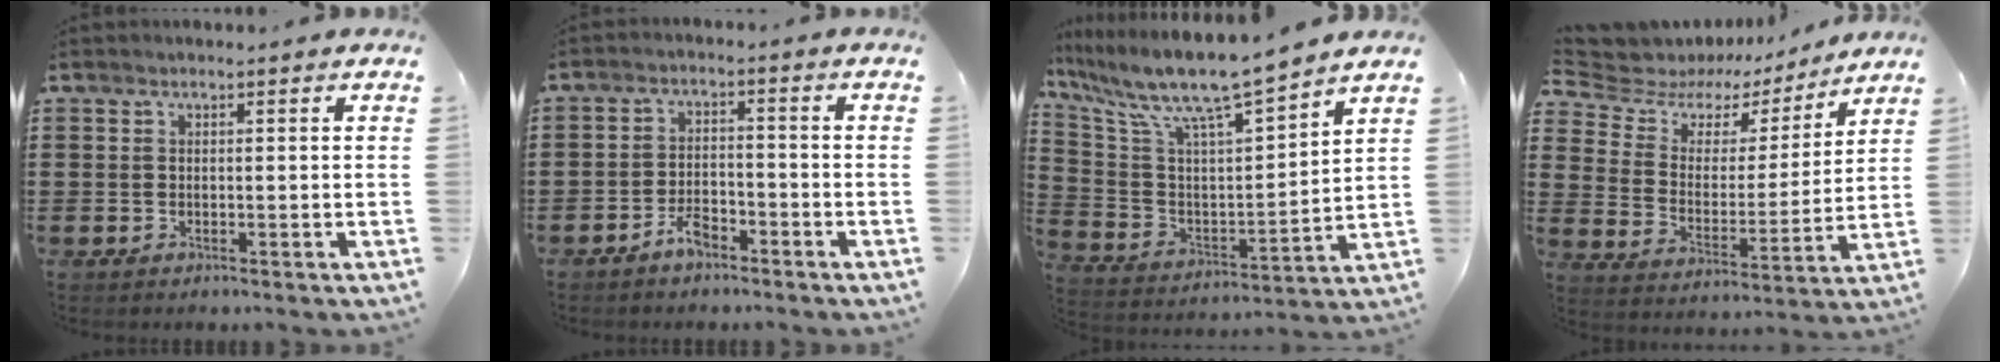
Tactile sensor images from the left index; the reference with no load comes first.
{"total": 3.7, "force": [-3.0, 1.4, 1.6], "torque": [-0.030, 0.012, -0.059]}
{"total": 9.5, "force": [8.0, 0.5, 5.2], "torque": [-0.136, -0.061, 0.129]}
{"total": 6.1, "force": [4.5, 3.9, 1.5], "torque": [-0.064, -0.020, 0.077]}